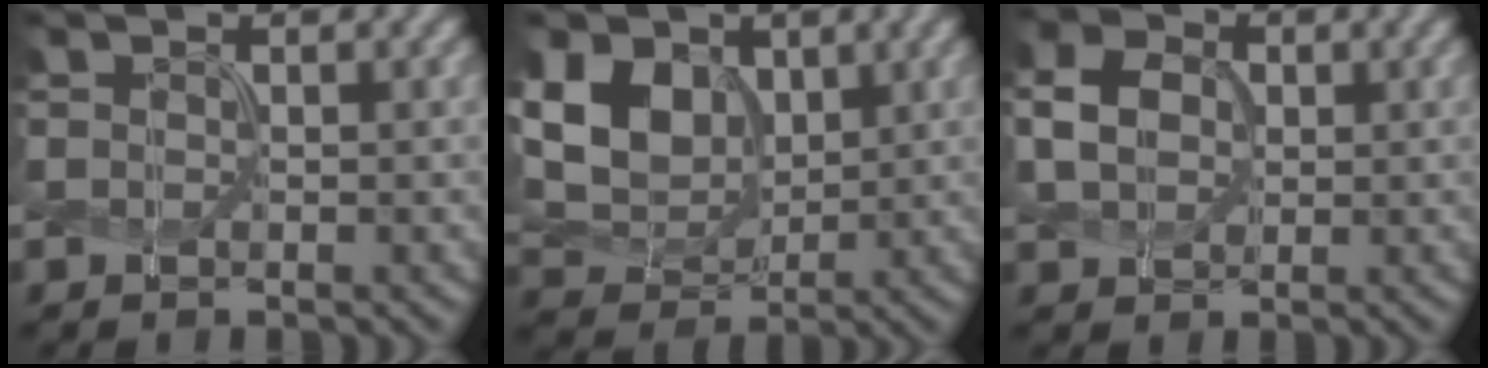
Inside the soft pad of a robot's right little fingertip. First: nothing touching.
{"total": 6.5, "force": [1.6, 5.0, 3.8], "torque": [-0.106, 0.003, 0.030]}
{"total": 3.4, "force": [0.2, 2.8, 1.9], "torque": [-0.054, 0.009, 0.004]}